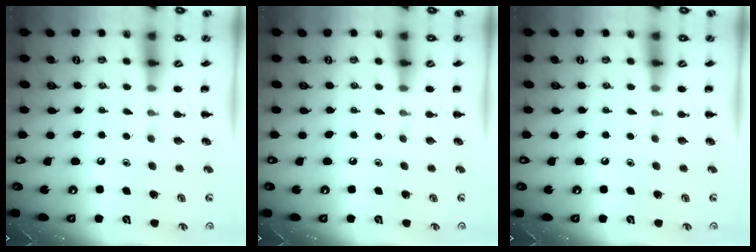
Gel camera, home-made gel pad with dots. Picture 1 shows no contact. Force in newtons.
{"total": 0.0}
{"total": 0.0}